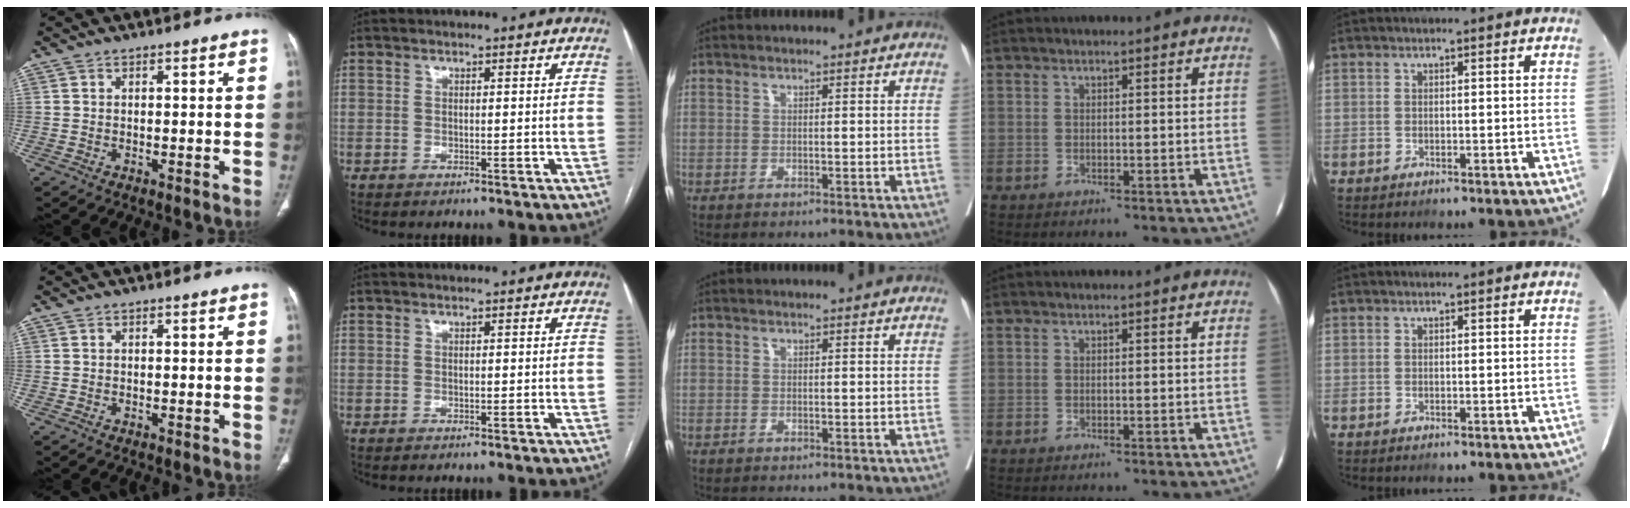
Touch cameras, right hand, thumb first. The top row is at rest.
{}